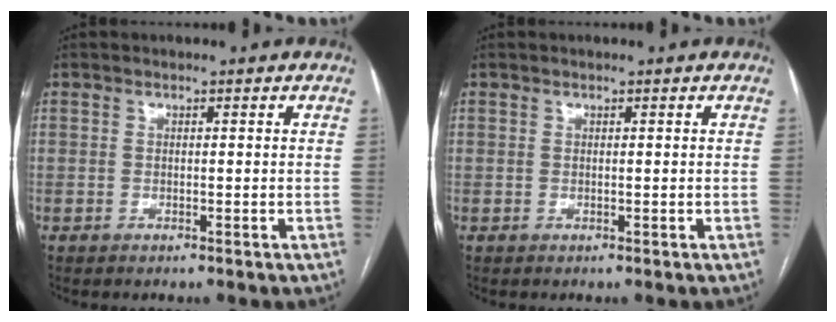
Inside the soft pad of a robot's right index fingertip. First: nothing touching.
{"total": 0.0}